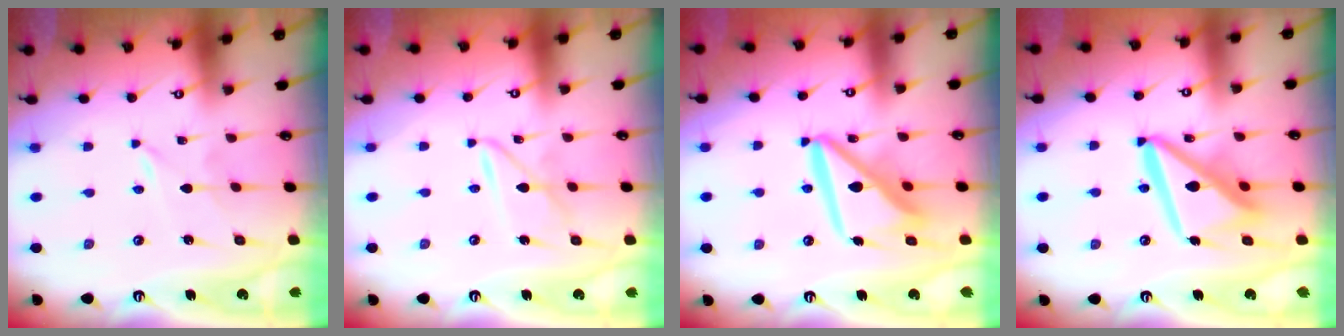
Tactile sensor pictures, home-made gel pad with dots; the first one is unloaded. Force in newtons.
{"total": 6.6, "press": 6.6, "slide": 0.6}
{"total": 14.1, "press": 13.9, "slide": 1.7}
{"total": 16.1, "press": 15.9, "slide": 2.0}